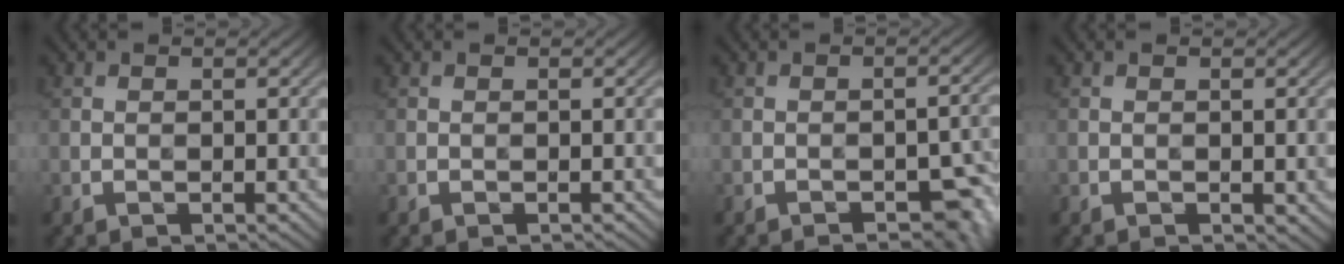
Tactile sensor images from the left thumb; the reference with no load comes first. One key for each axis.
{"total": 0.0}
{"total": 5.1, "fx": -3.4, "fy": 1.8, "fz": 3.4, "tx": -0.047, "ty": 0.012, "tz": -0.037}
{"total": 0.9, "fx": -0.4, "fy": 0.3, "fz": 0.7, "tx": -0.014, "ty": -0.002, "tz": -0.005}